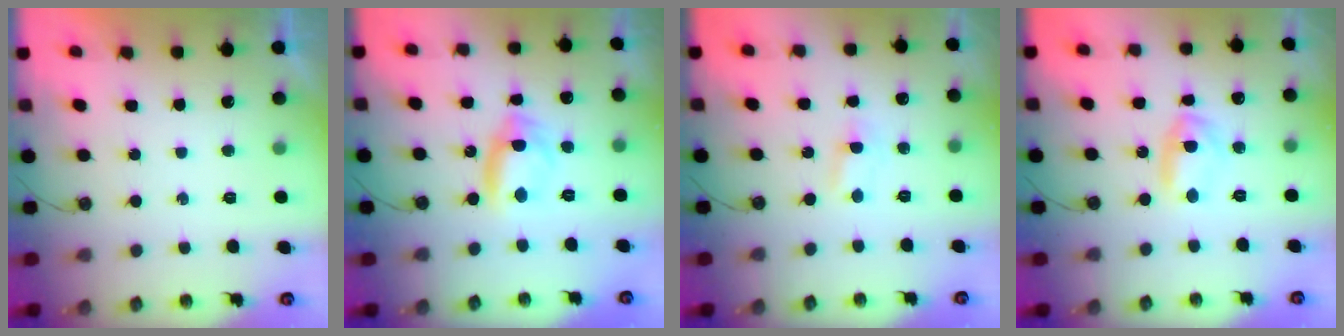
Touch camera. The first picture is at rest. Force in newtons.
{"total": 10.0, "press": 8.2, "slide": 5.7}
{"total": 1.4, "press": 1.4, "slide": 0.3}
{"total": 5.6, "press": 4.2, "slide": 3.7}